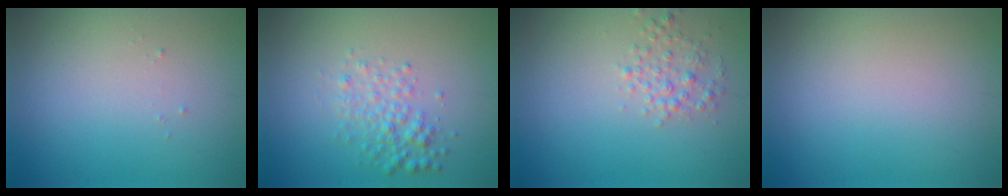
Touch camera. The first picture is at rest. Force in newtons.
{"total": 2.5, "press": 2.5, "slide": 0.0}
{"total": 1.9, "press": 1.9, "slide": 0.0}
{"total": 0.0}